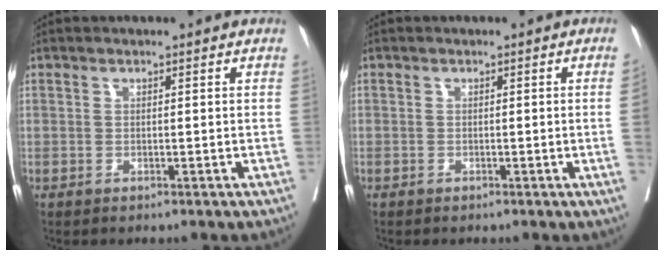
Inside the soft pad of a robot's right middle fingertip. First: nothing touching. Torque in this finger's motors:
{"motor_torque": [1.08, -1.06, -0.59, -0.21]}